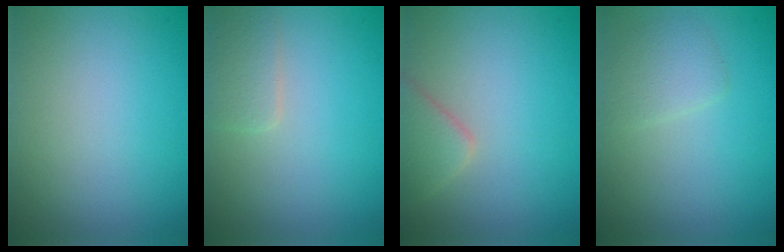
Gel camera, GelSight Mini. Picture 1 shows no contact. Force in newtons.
{"total": 2.0, "press": 2.0, "slide": 0.0}
{"total": 2.8, "press": 2.8, "slide": 0.1}
{"total": 1.9, "press": 1.9, "slide": 0.0}